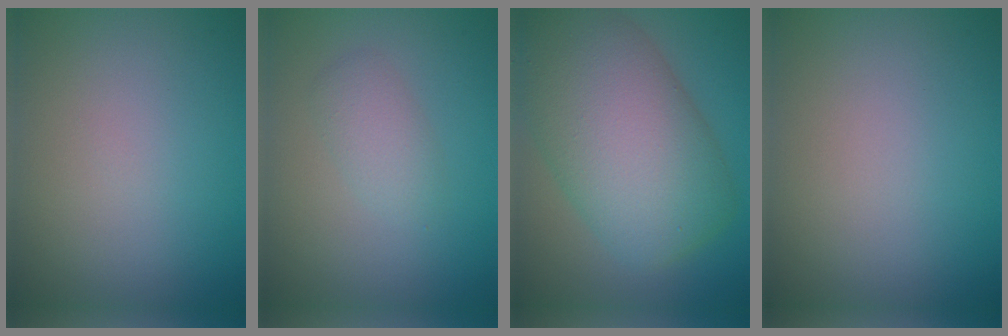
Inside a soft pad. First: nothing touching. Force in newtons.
{"total": 2.0, "press": 2.0, "slide": 0.0}
{"total": 12.3, "press": 12.3, "slide": 0.5}
{"total": 0.0}